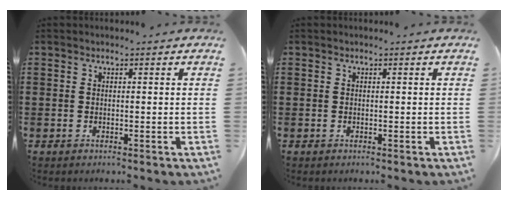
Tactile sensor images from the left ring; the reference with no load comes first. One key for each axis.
{"total": 0.0}